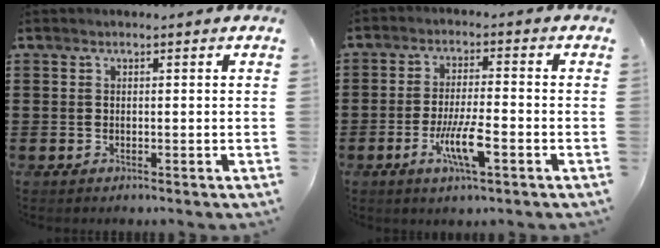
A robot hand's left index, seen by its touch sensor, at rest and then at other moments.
{"total": 7.1, "force": [-2.8, 1.5, 6.3], "torque": [-0.119, -0.007, -0.049]}